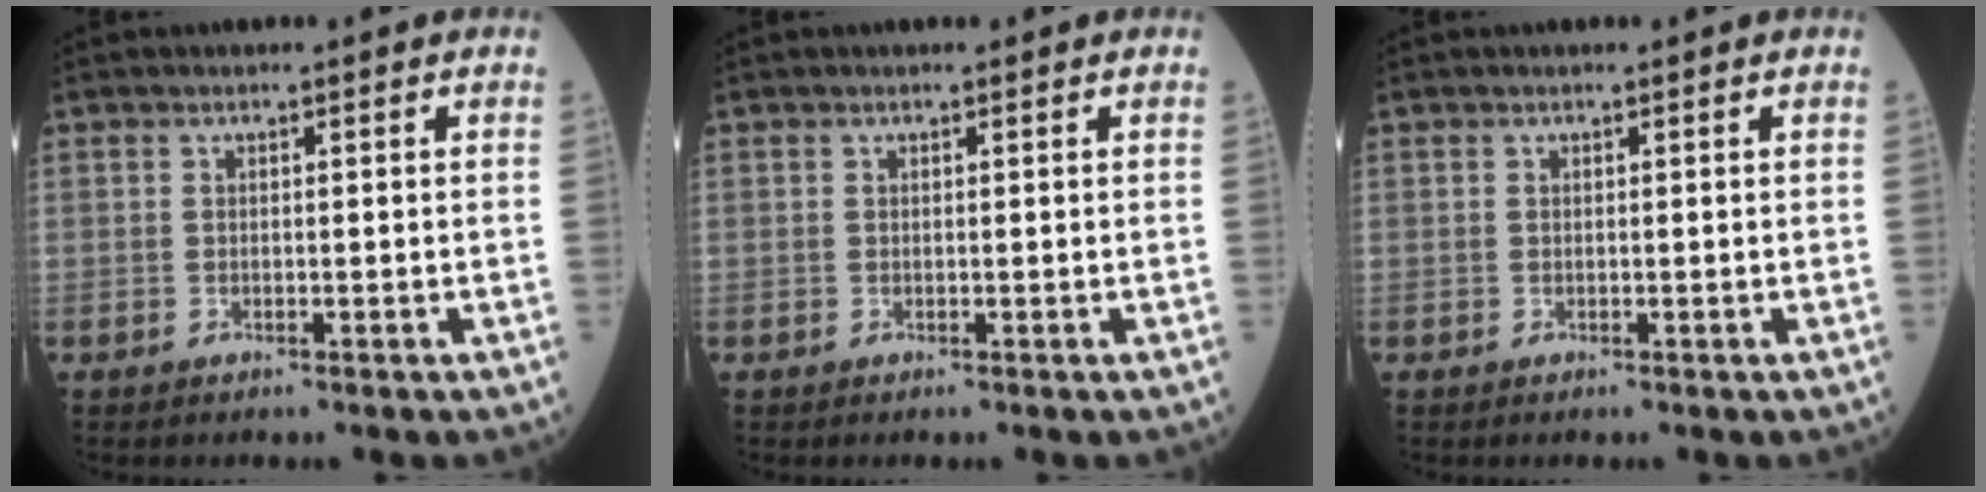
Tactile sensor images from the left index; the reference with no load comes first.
{"total": 0.5, "force": [0.4, 0.1, 0.3], "torque": [-0.009, 0.004, 0.006]}
{"total": 0.0}